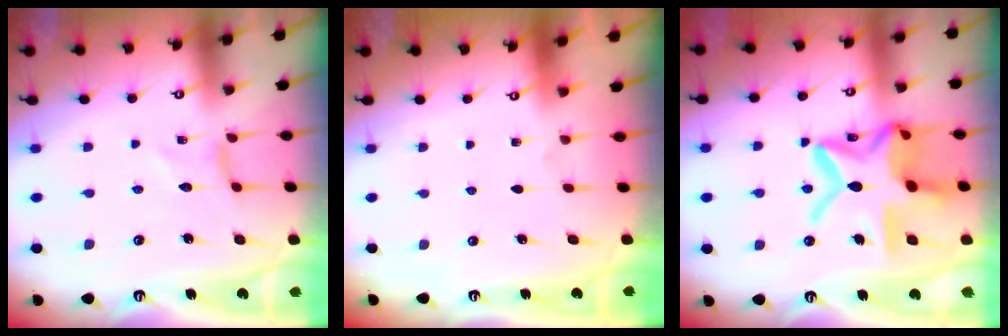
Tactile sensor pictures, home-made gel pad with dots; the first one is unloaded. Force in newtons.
{"total": 0.0}
{"total": 21.4, "press": 21.4, "slide": 1.6}